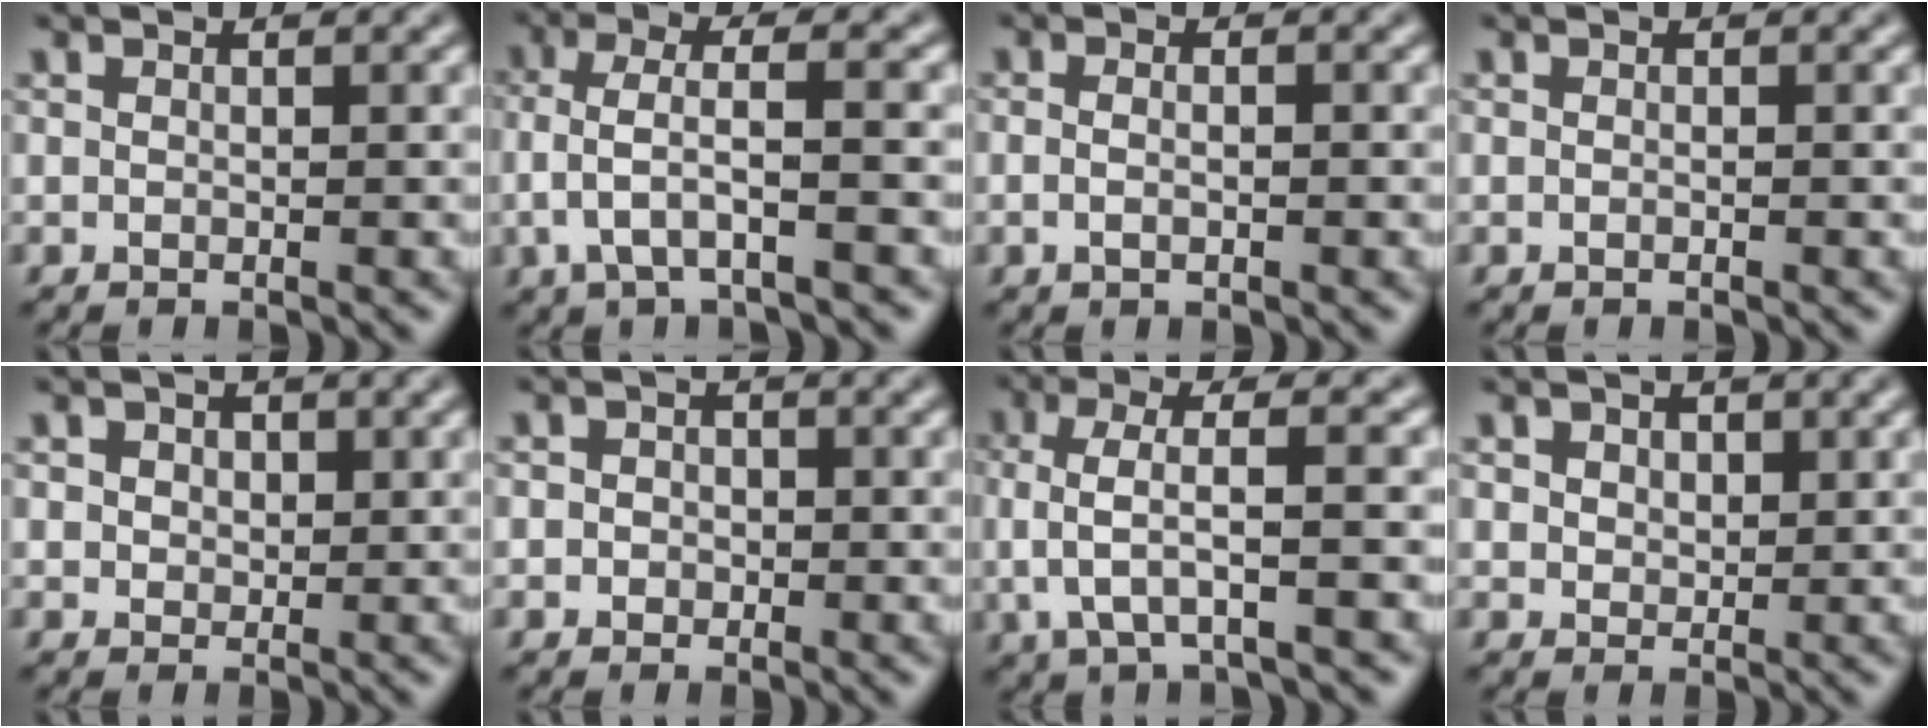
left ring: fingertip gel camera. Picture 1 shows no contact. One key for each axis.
{"total": 3.8, "fx": -0.7, "fy": 1.0, "fz": 3.6, "tx": -0.079, "ty": 0.008, "tz": -0.012}
{"total": 2.9, "fx": 0.4, "fy": 1.6, "fz": 2.4, "tx": -0.015, "ty": 0.011, "tz": -0.019}
{"total": 0.5, "fx": -0.2, "fy": 0.1, "fz": 0.5, "tx": -0.010, "ty": -0.005, "tz": -0.006}
{"total": 2.1, "fx": 0.9, "fy": 1.7, "fz": 0.9, "tx": -0.019, "ty": 0.003, "tz": 0.010}
{"total": 1.8, "fx": 0.1, "fy": 1.6, "fz": 0.9, "tx": -0.003, "ty": 0.003, "tz": -0.013}
{"total": 4.6, "fx": 0.1, "fy": 1.2, "fz": 4.5, "tx": -0.096, "ty": 0.005, "tz": 0.004}
{"total": 2.3, "fx": 1.2, "fy": 1.7, "fz": 1.0, "tx": -0.024, "ty": 0.000, "tz": 0.019}